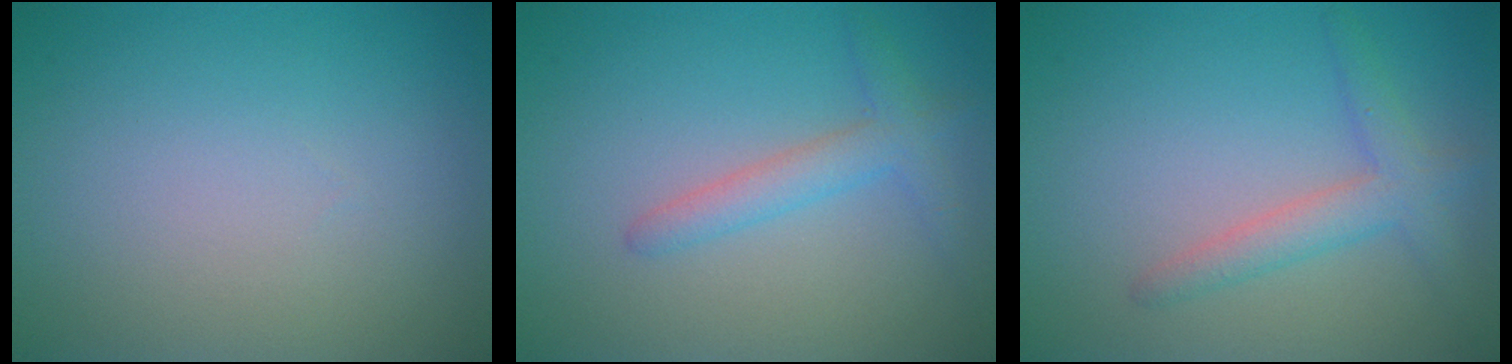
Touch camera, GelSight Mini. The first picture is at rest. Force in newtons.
{"total": 2.4, "press": 2.4, "slide": 0.1}
{"total": 2.7, "press": 2.7, "slide": 0.3}